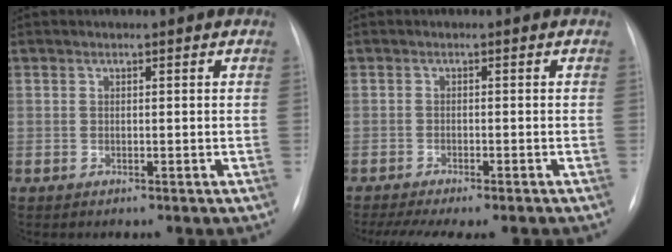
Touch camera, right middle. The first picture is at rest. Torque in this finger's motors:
{"motor_torque": [0.42, -0.37, 0.15, 0.04]}